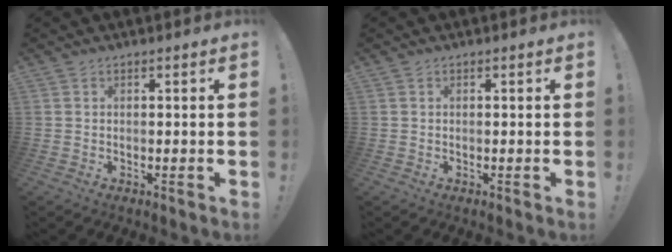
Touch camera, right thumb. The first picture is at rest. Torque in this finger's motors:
{"motor_torque": [0.09, 0.00, 0.22, -0.01, 0.07]}